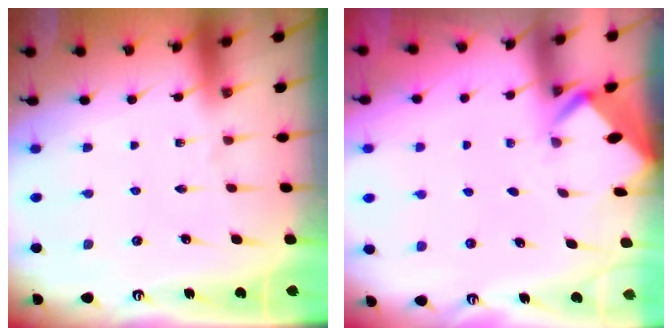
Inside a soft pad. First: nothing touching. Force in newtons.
{"total": 2.0, "press": 2.0, "slide": 0.2}